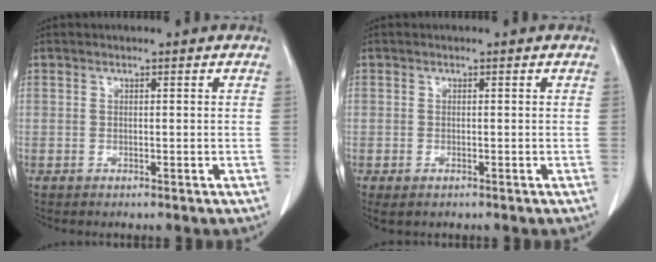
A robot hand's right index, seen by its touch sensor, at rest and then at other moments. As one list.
[{"total": 1.6, "force": [-0.9, 0.7, 1.1], "torque": [-0.020, -0.003, -0.008]}]